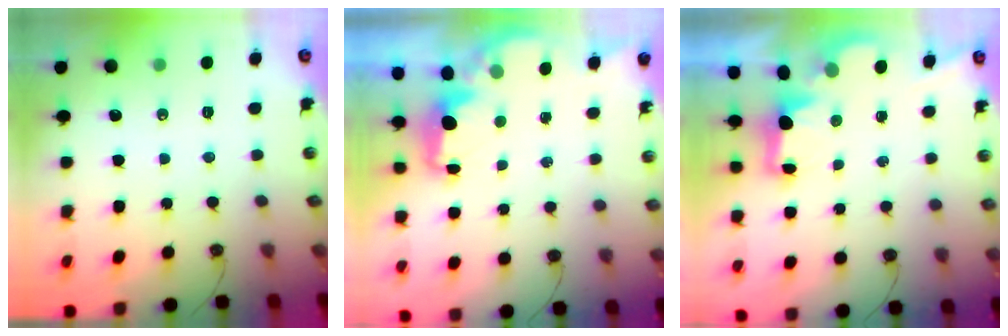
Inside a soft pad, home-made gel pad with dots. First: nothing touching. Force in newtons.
{"total": 2.3, "press": 2.2, "slide": 0.7}
{"total": 2.2, "press": 2.1, "slide": 0.8}